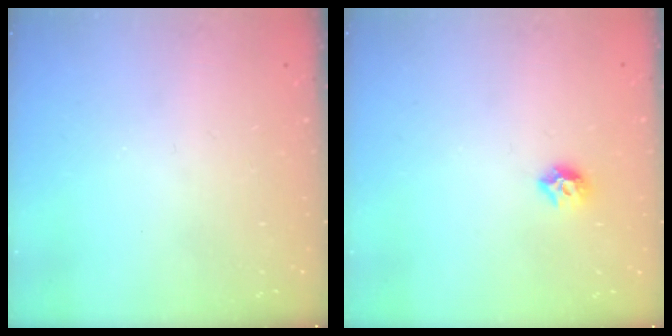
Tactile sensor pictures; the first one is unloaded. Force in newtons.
{"total": 6.4, "press": 6.3, "slide": 0.8}